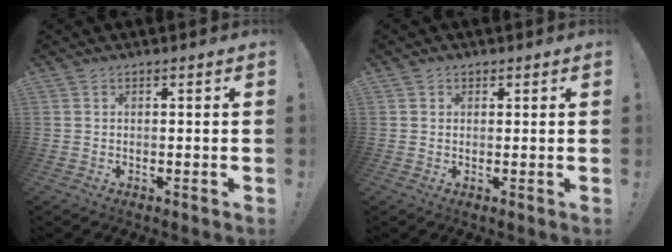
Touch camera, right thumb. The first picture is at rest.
{"total": 1.2, "force": [0.7, 1.0, 0.1], "torque": [0.004, -0.002, 0.012]}